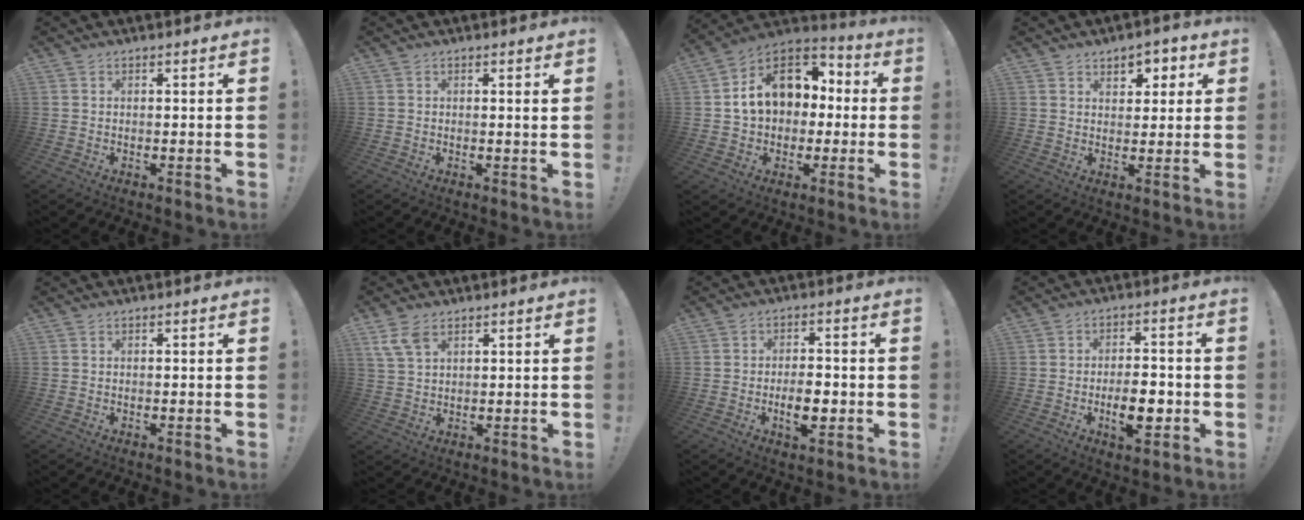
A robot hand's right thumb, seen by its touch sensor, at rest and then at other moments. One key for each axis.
{"total": 1.3, "fx": 0.6, "fy": -0.4, "fz": 1.1, "tx": -0.015, "ty": -0.004, "tz": 0.008}
{"total": 15.6, "fx": 3.3, "fy": 11.9, "fz": 9.6, "tx": -0.131, "ty": 0.001, "tz": 0.064}
{"total": 5.2, "fx": 2.5, "fy": 4.0, "fz": 2.1, "tx": -0.011, "ty": -0.018, "tz": 0.042}
{"total": 0.0}
{"total": 6.5, "fx": 3.9, "fy": 3.5, "fz": 3.9, "tx": -0.080, "ty": -0.008, "tz": 0.079}
{"total": 7.4, "fx": -2.2, "fy": 3.3, "fz": 6.2, "tx": -0.098, "ty": 0.003, "tz": -0.039}
{"total": 9.1, "fx": -2.9, "fy": 4.2, "fz": 7.6, "tx": -0.117, "ty": 0.008, "tz": -0.049}